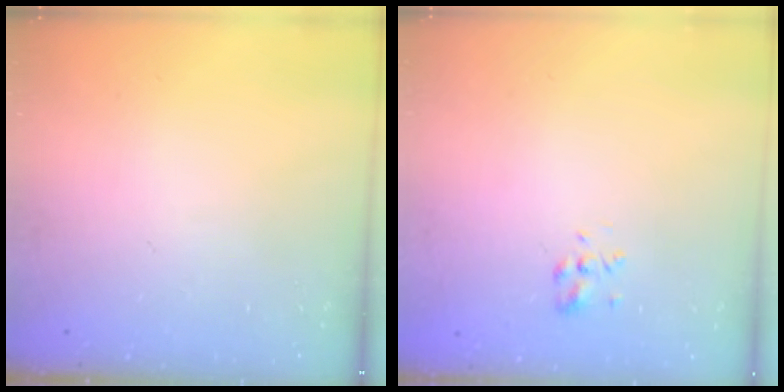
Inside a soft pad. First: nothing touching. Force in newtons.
{"total": 1.4, "press": 1.2, "slide": 0.7}